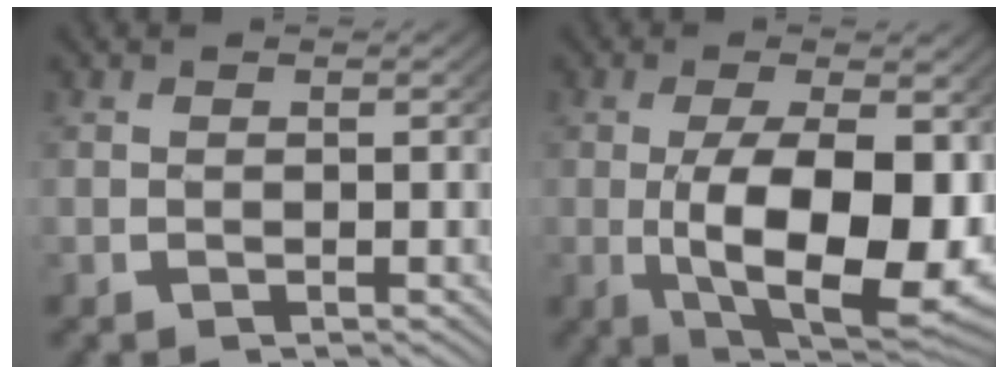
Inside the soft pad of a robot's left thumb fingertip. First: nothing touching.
{"total": 13.6, "force": [-1.6, 7.4, 11.3], "torque": [-0.219, -0.052, 0.006]}